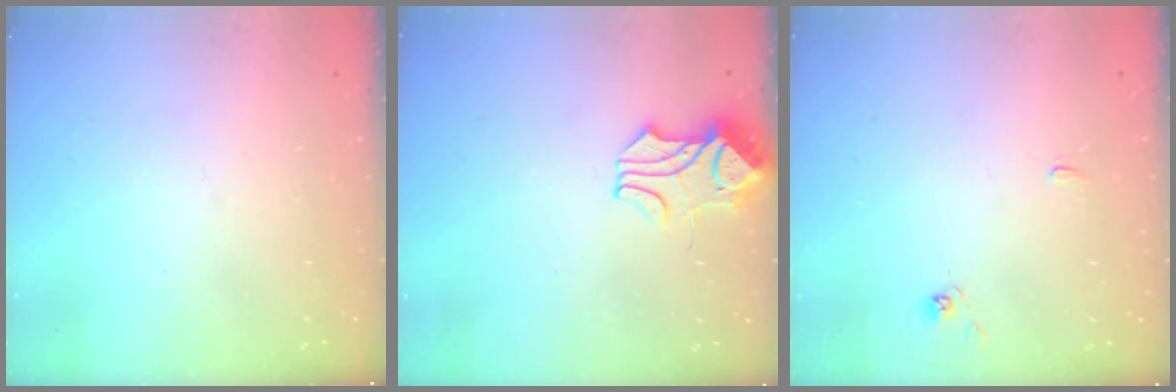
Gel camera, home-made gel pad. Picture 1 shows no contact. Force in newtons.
{"total": 1.9, "press": 1.8, "slide": 0.7}
{"total": 1.2, "press": 1.2, "slide": 0.3}